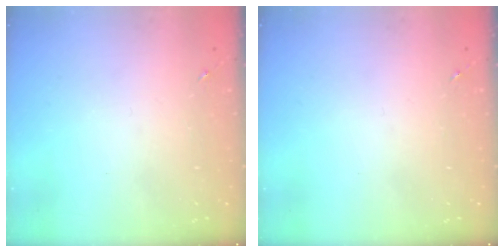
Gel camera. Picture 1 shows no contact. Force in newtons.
{"total": 0.0}